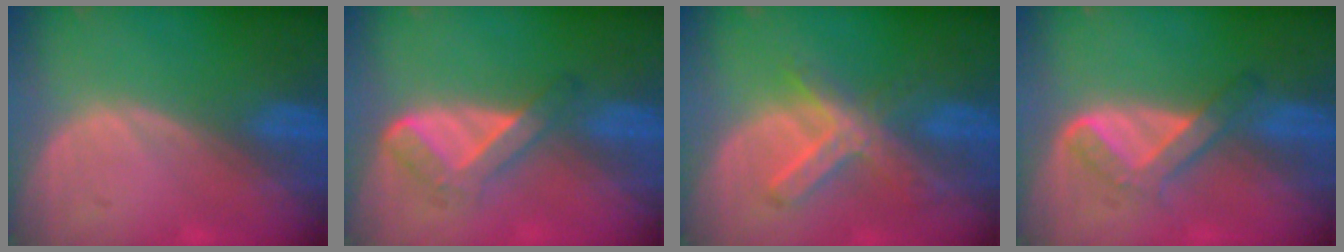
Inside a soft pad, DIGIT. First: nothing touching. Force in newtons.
{"total": 5.6, "press": 4.7, "slide": 3.0}
{"total": 7.4, "press": 6.4, "slide": 3.8}
{"total": 4.8, "press": 4.8, "slide": 0.9}